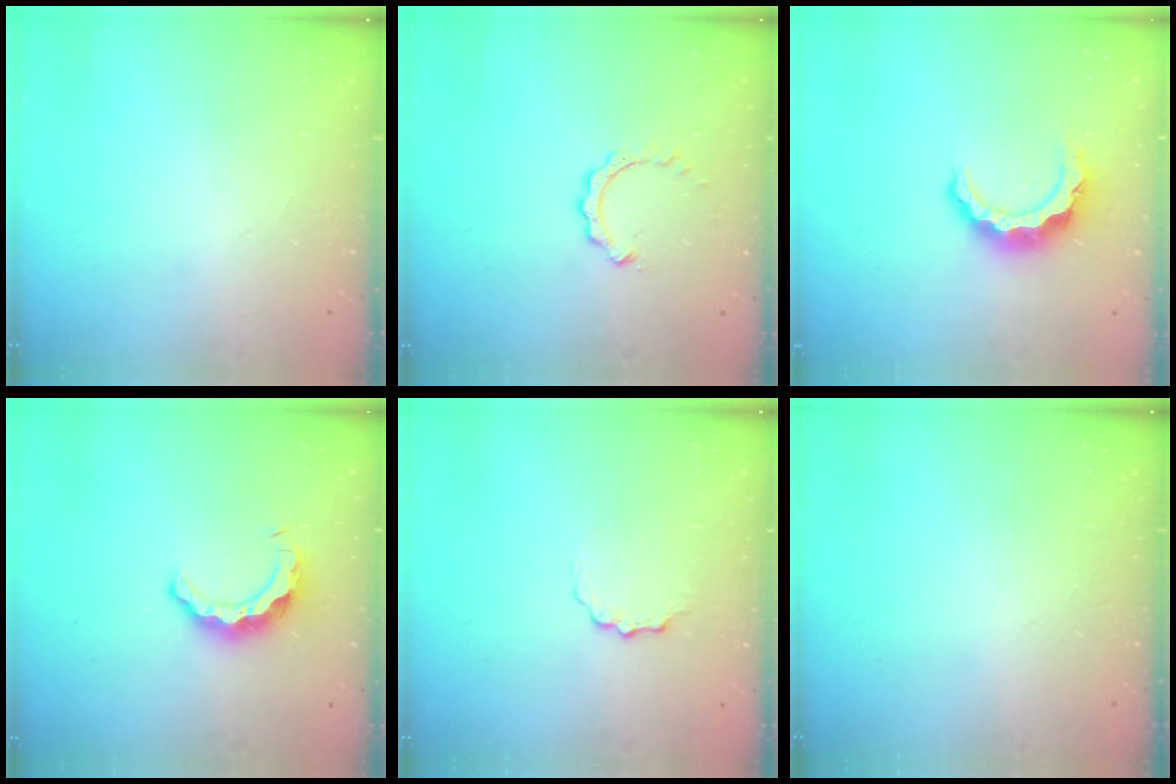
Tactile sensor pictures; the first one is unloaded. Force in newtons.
{"total": 5.8, "press": 5.8, "slide": 0.5}
{"total": 7.7, "press": 7.7, "slide": 0.4}
{"total": 8.4, "press": 8.4, "slide": 0.5}
{"total": 3.3, "press": 3.3, "slide": 0.4}
{"total": 0.0}